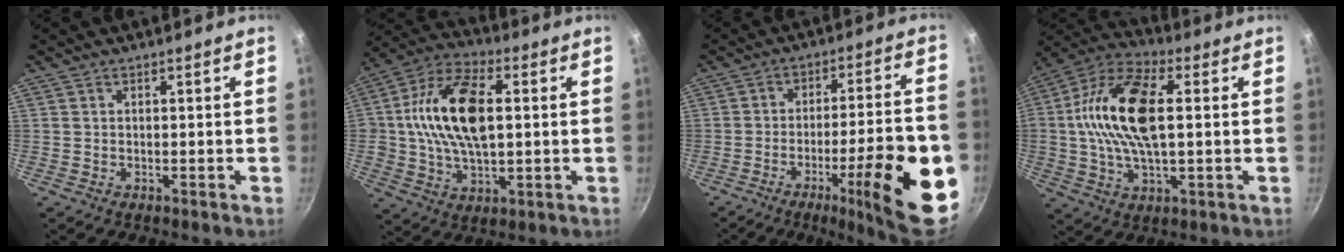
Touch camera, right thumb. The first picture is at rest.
{"total": 17.3, "force": [2.0, 9.8, 14.1], "torque": [-0.252, 0.019, 0.026]}
{"total": 21.4, "force": [-7.6, 4.9, 19.5], "torque": [-0.247, 0.028, -0.104]}
{"total": 18.0, "force": [2.1, 8.7, 15.6], "torque": [-0.296, 0.025, 0.023]}